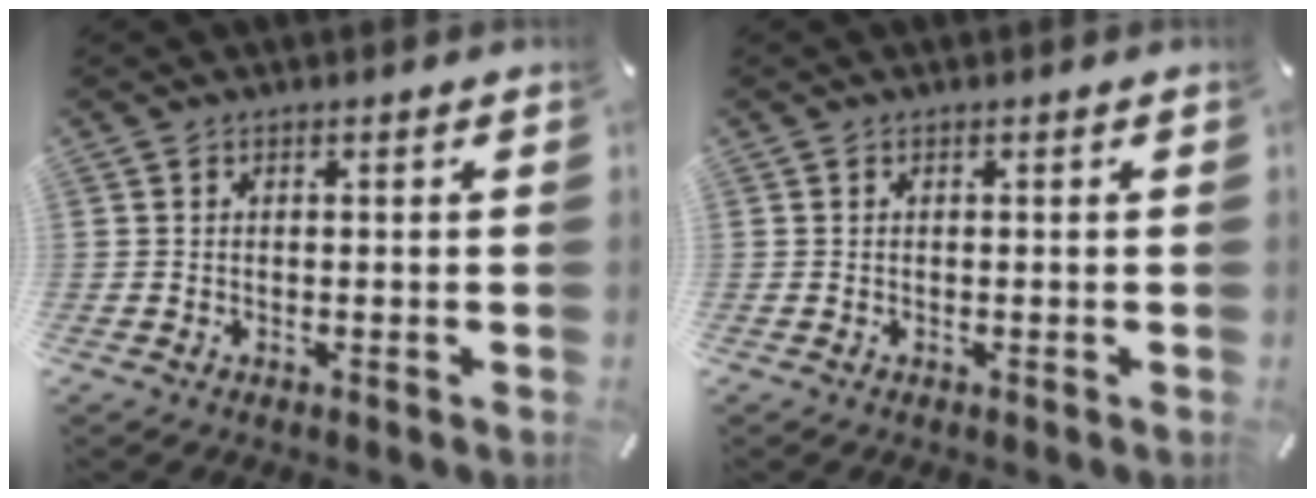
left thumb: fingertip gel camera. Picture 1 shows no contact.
{"total": 0.0}